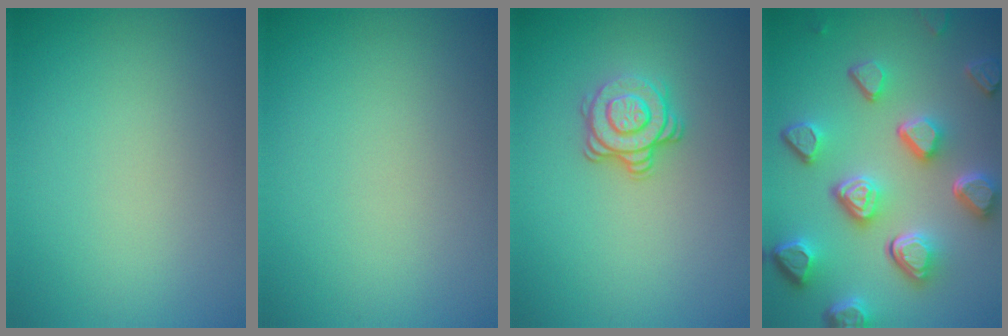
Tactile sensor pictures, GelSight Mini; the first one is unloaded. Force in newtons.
{"total": 0.0}
{"total": 3.2, "press": 2.5, "slide": 1.9}
{"total": 7.6, "press": 5.6, "slide": 5.2}